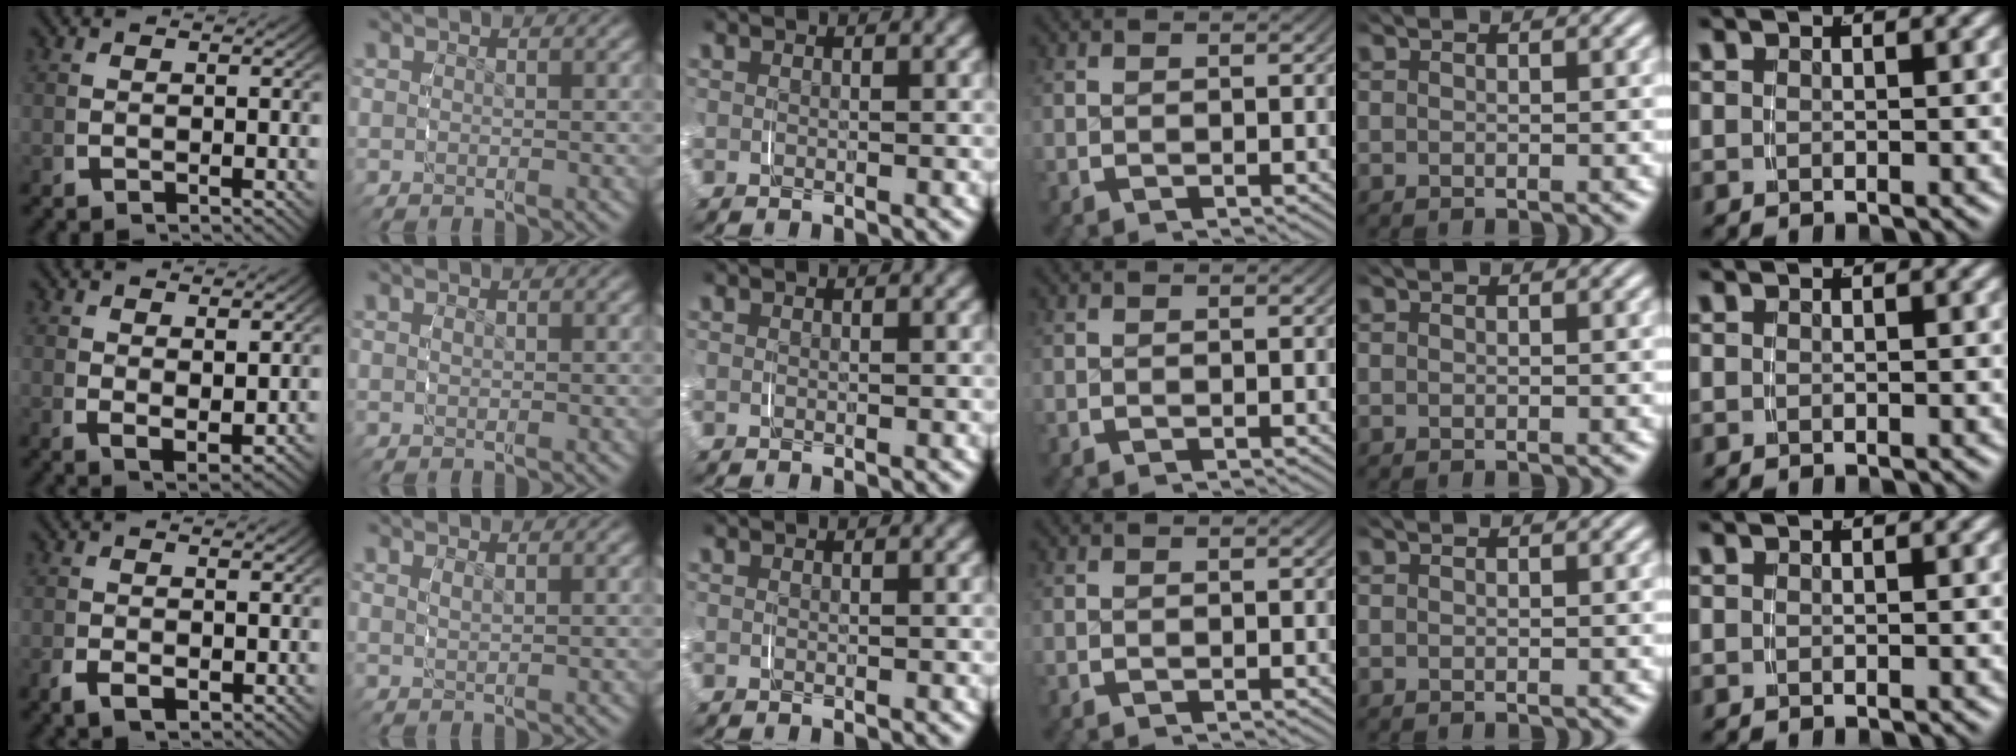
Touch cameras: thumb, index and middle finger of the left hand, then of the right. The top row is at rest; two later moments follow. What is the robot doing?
{"motion": "grasp_and_lifting", "object": "pen bag"}